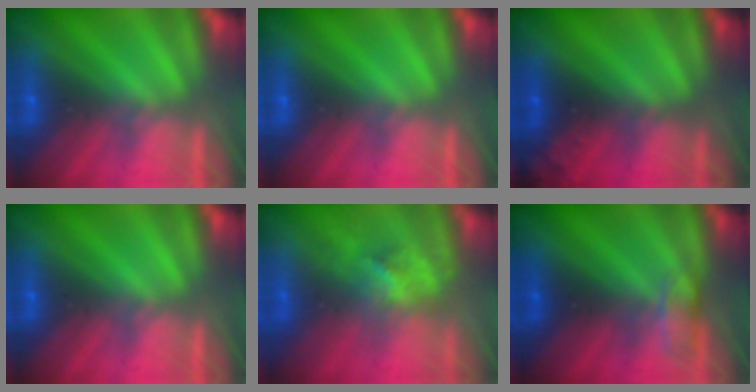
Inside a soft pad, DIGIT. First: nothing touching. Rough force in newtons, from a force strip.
{"total": 0.0}
{"total": 2.3}
{"total": 0.0}
{"total": 2.8}
{"total": 2.7}